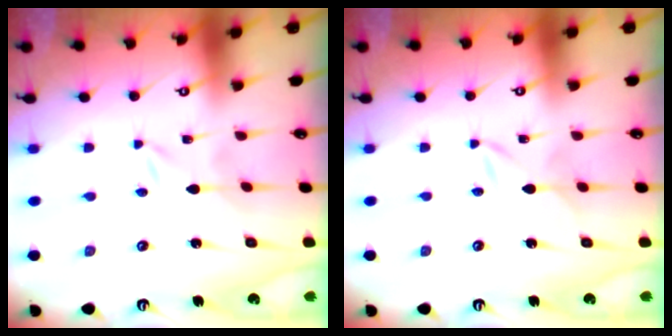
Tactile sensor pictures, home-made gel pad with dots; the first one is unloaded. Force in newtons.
{"total": 1.8, "press": 1.8, "slide": 0.2}